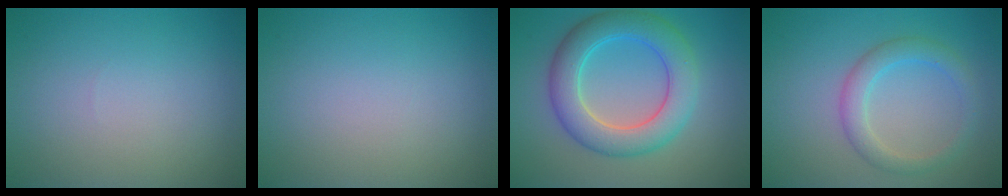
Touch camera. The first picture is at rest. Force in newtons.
{"total": 0.0}
{"total": 6.6, "press": 6.6, "slide": 0.2}
{"total": 2.9, "press": 2.9, "slide": 0.1}